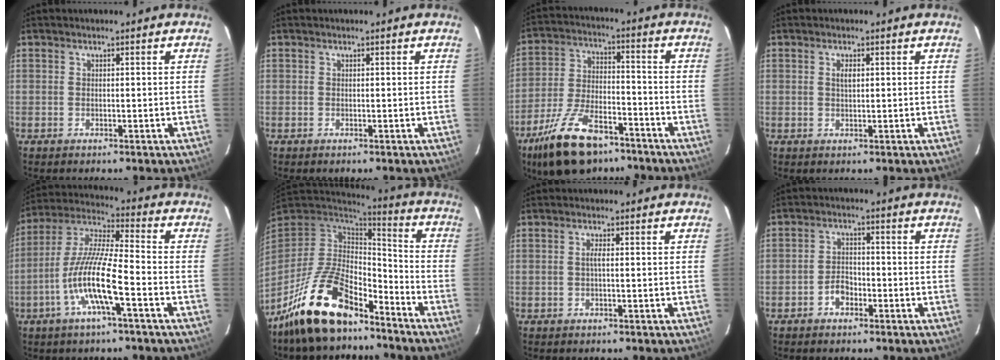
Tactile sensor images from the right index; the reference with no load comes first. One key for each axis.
{"total": 0.0}
{"total": 16.8, "fx": -11.5, "fy": 7.4, "fz": 9.7, "tx": -0.206, "ty": -0.015, "tz": -0.200}
{"total": 1.6, "fx": 0.5, "fy": 0.7, "fz": 1.3, "tx": -0.023, "ty": 0.001, "tz": 0.008}
{"total": 12.7, "fx": -5.0, "fy": 1.3, "fz": 11.6, "tx": -0.235, "ty": -0.001, "tz": -0.100}
{"total": 18.2, "fx": -12.9, "fy": 7.1, "fz": 10.6, "tx": -0.225, "ty": -0.014, "tz": -0.234}
{"total": 1.0, "fx": -0.1, "fy": -0.1, "fz": 1.0, "tx": -0.017, "ty": 0.001, "tz": -0.004}
{"total": 3.3, "fx": -2.0, "fy": 2.1, "fz": 1.6, "tx": -0.033, "ty": 0.009, "tz": -0.033}